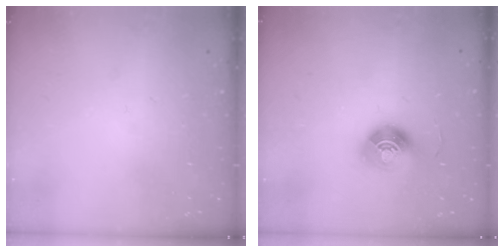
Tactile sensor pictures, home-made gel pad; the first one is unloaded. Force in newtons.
{"total": 9.9, "press": 9.9, "slide": 0.9}